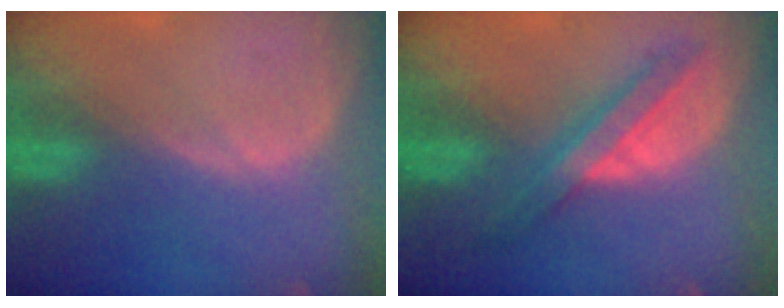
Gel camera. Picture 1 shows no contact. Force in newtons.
{"total": 5.7, "press": 5.7, "slide": 0.3}